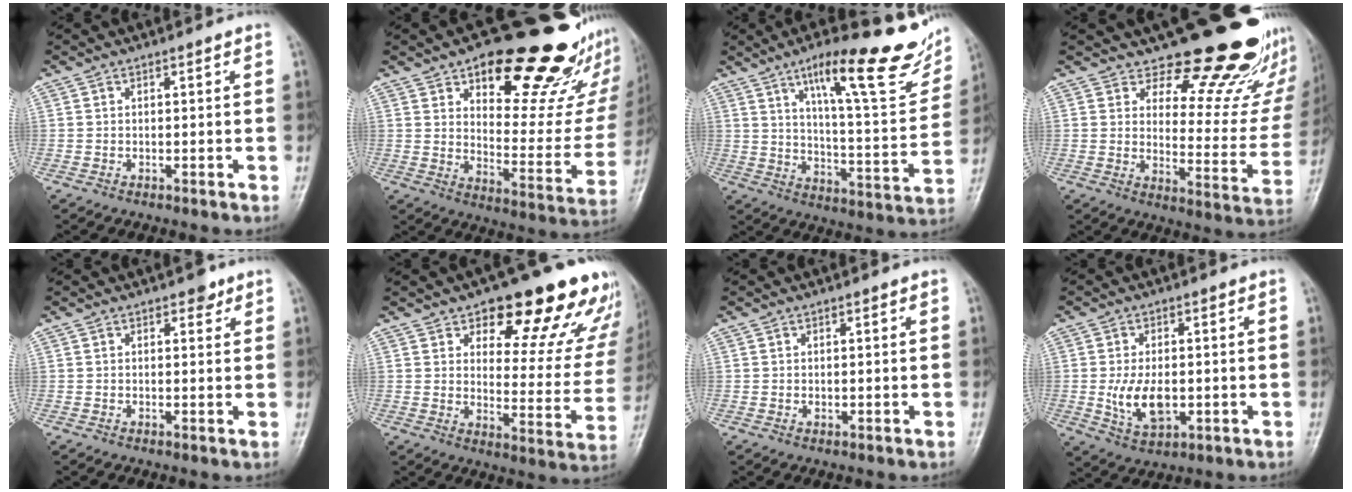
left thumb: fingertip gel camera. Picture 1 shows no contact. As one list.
[{"total": 27.3, "force": [17.1, 11.1, 18.2], "torque": [-0.192, -0.084, 0.240]}, {"total": 23.0, "force": [13.8, 5.4, 17.6], "torque": [-0.214, -0.050, 0.207]}, {"total": 18.8, "force": [15.4, 7.0, 8.1], "torque": [-0.042, -0.135, 0.189]}, {"total": 2.3, "force": [1.5, 1.3, 1.2], "torque": [-0.002, -0.006, 0.017]}, {"total": 20.3, "force": [13.6, 8.0, 12.7], "torque": [-0.105, -0.078, 0.173]}, {"total": 0.8, "force": [0.3, 0.6, 0.4], "torque": [-0.003, -0.001, 0.004]}, {"total": 8.0, "force": [-0.8, 4.7, 6.4], "torque": [-0.109, -0.012, -0.007]}]